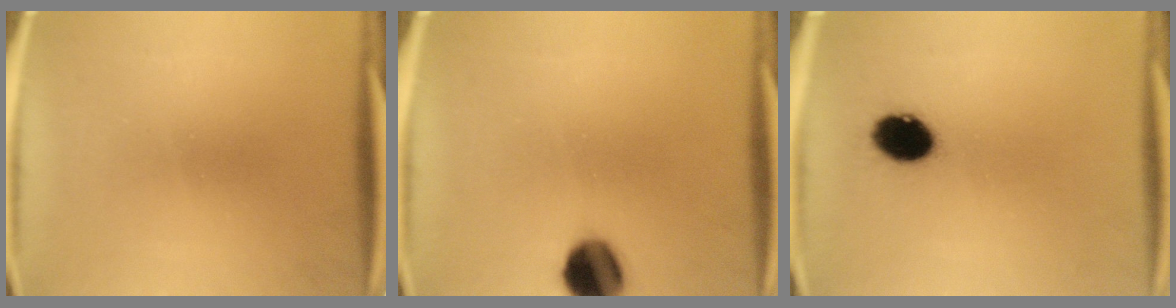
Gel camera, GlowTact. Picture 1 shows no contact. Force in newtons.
{"total": 9.8}
{"total": 8.6}